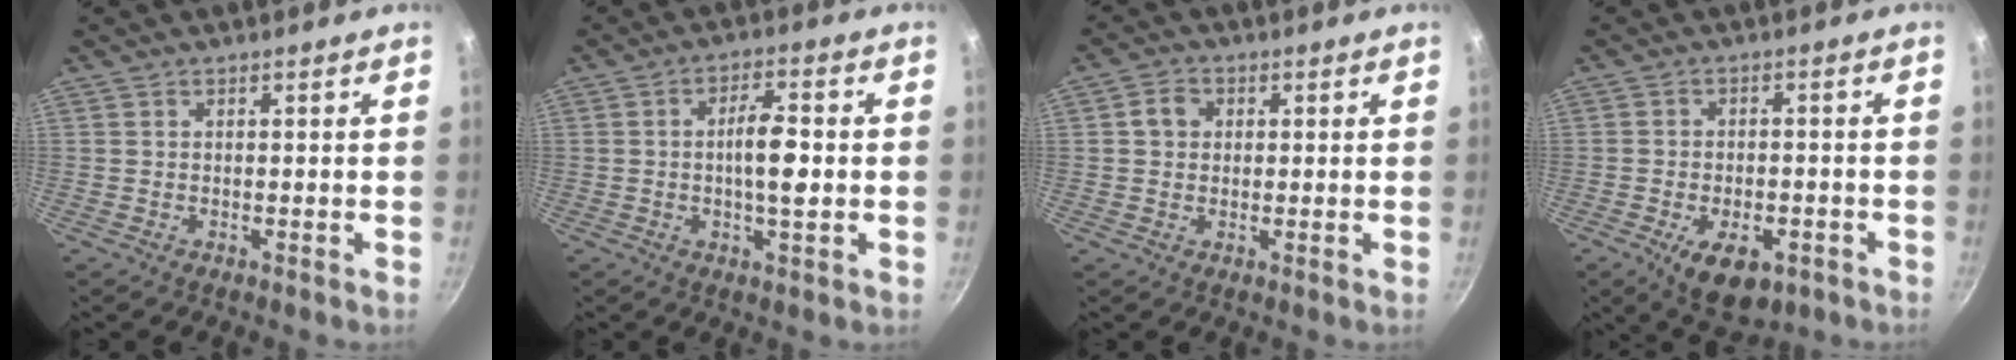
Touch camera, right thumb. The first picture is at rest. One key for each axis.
{"total": 7.4, "fx": -0.3, "fy": 2.4, "fz": 7.0, "tx": -0.112, "ty": 0.011, "tz": -0.009}
{"total": 3.9, "fx": 0.7, "fy": 3.3, "fz": 1.8, "tx": -0.014, "ty": 0.009, "tz": 0.006}
{"total": 10.0, "fx": -4.4, "fy": 5.5, "fz": 7.1, "tx": -0.092, "ty": 0.010, "tz": -0.056}